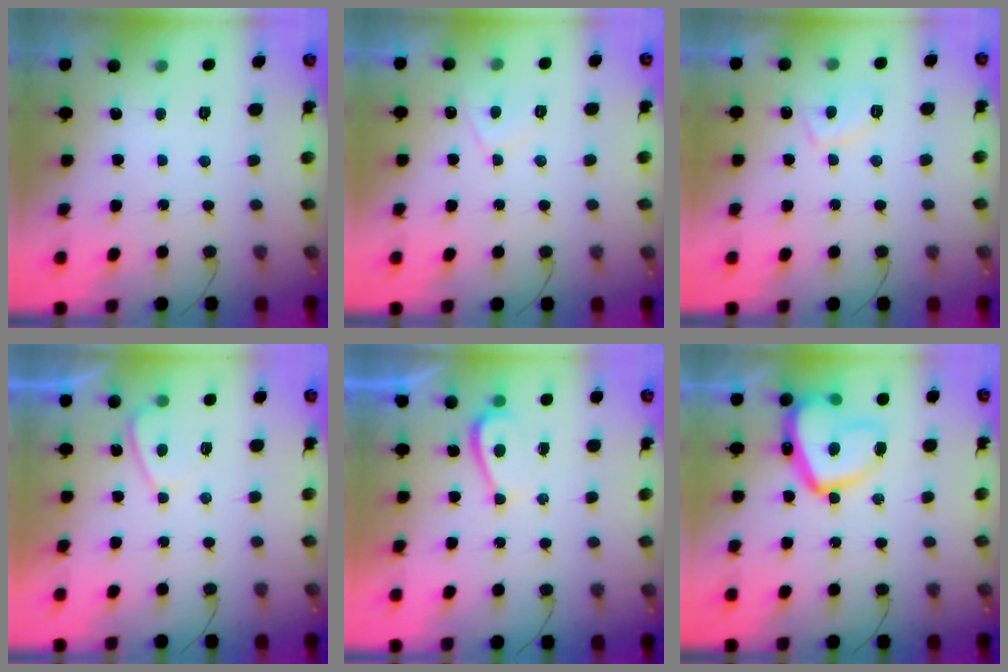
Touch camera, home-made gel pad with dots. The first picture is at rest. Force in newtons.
{"total": 3.0, "press": 3.0, "slide": 0.4}
{"total": 5.1, "press": 5.0, "slide": 0.9}
{"total": 2.8, "press": 2.7, "slide": 0.7}
{"total": 3.4, "press": 3.4, "slide": 0.5}
{"total": 16.1, "press": 16.0, "slide": 1.6}